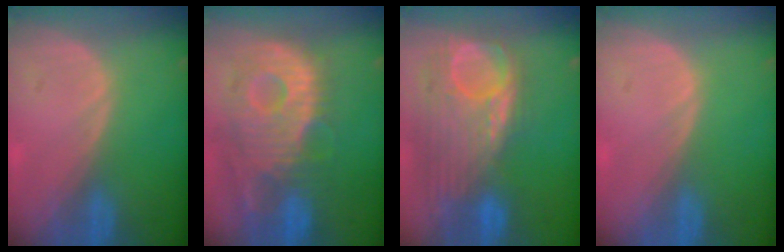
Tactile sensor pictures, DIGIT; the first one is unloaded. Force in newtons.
{"total": 12.5, "press": 10.9, "slide": 6.0}
{"total": 12.0, "press": 10.4, "slide": 6.0}
{"total": 0.0}